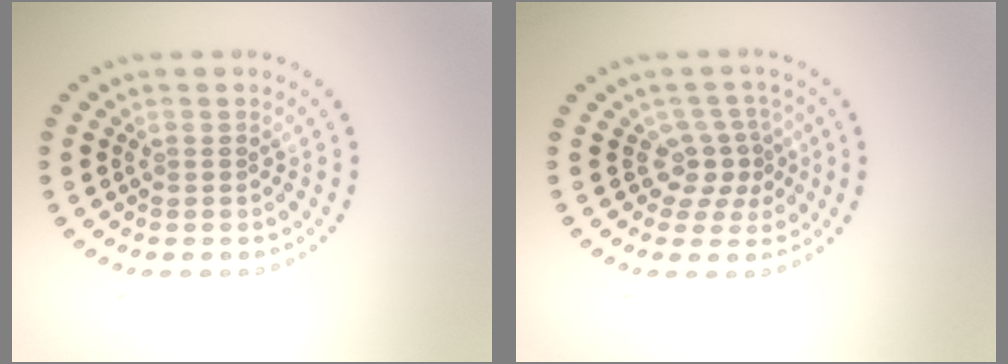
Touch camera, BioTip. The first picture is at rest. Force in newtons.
{"total": 2.8, "press": 2.0, "slide": 2.0}